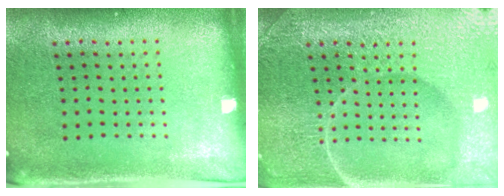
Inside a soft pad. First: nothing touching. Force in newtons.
{"total": 6.9, "press": 6.9, "slide": 0.7}